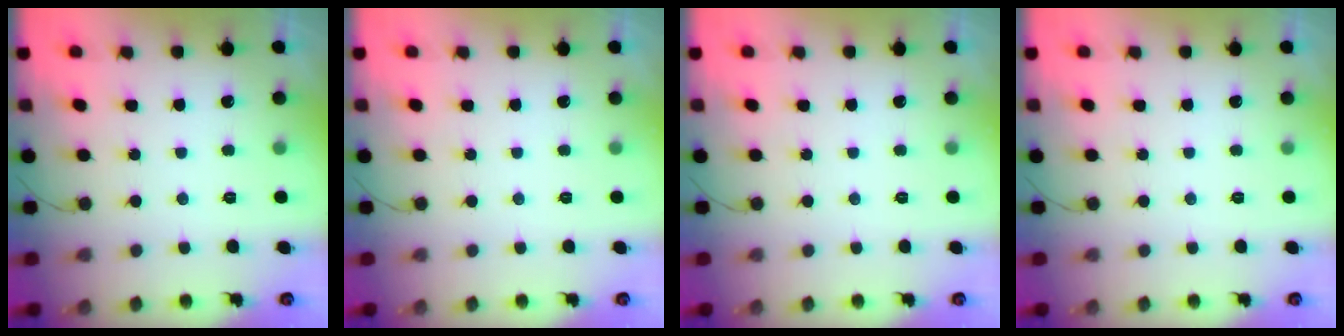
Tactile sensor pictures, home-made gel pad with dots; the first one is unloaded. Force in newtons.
{"total": 0.0}
{"total": 0.0}
{"total": 0.0}